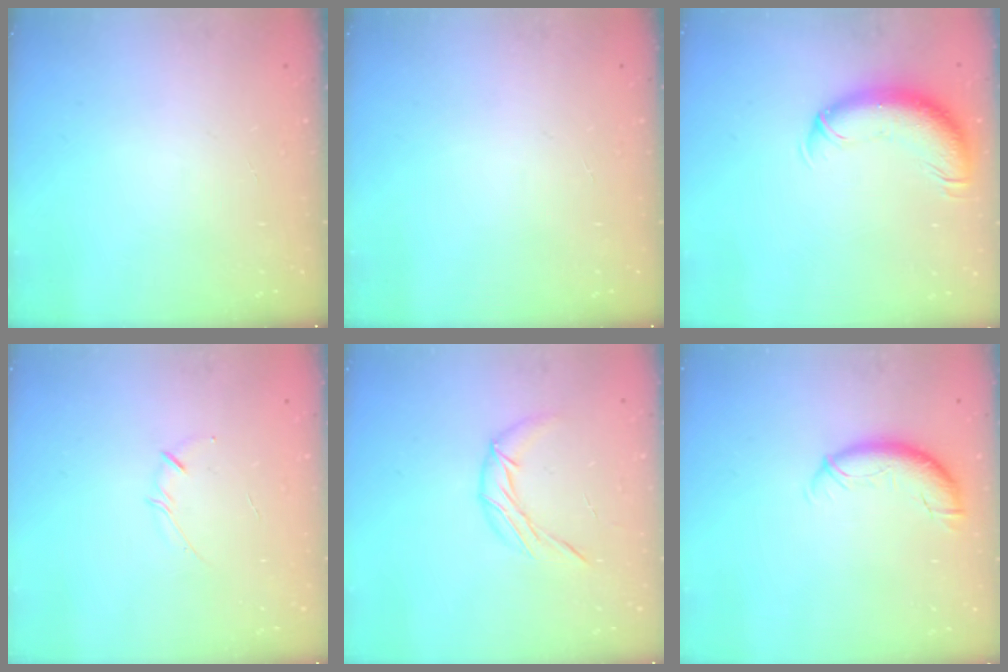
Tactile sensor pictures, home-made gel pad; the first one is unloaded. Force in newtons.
{"total": 0.0}
{"total": 11.1, "press": 10.7, "slide": 2.7}
{"total": 3.5, "press": 3.5, "slide": 0.7}
{"total": 7.9, "press": 7.9, "slide": 0.2}
{"total": 9.8, "press": 9.5, "slide": 2.3}